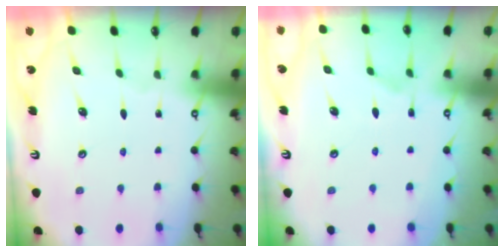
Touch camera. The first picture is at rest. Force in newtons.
{"total": 5.7, "press": 5.6, "slide": 1.4}